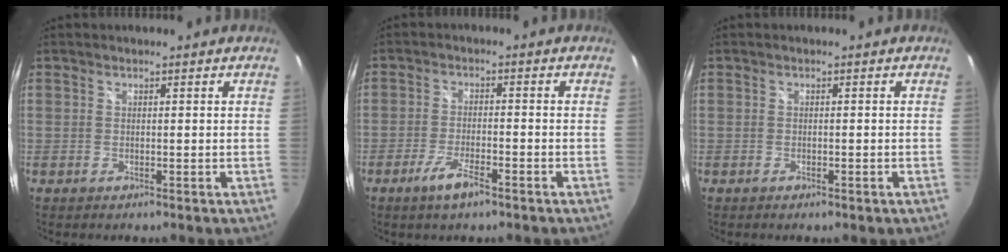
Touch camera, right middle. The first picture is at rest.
{"total": 5.4, "force": [-3.5, 1.2, 3.9], "torque": [-0.090, -0.009, -0.066]}
{"total": 1.0, "force": [-0.7, 0.4, 0.6], "torque": [-0.009, -0.003, -0.012]}